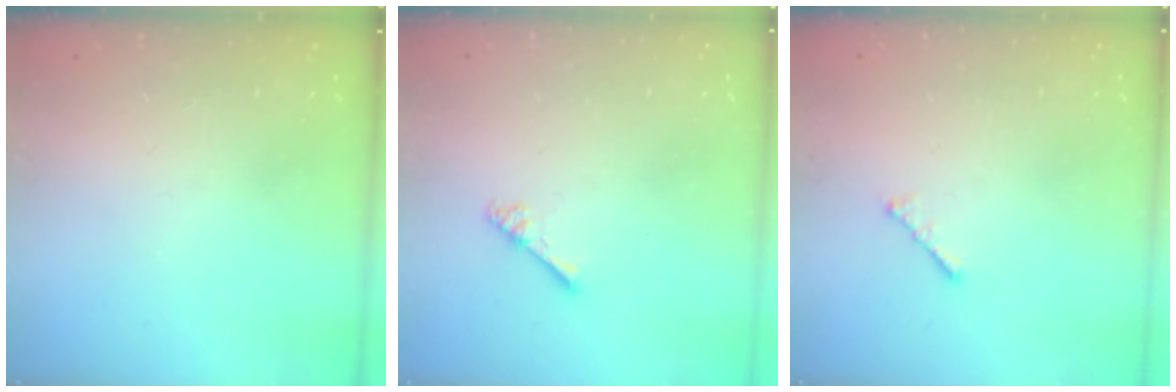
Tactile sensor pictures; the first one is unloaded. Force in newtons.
{"total": 2.4, "press": 2.4, "slide": 0.4}
{"total": 1.9, "press": 1.8, "slide": 0.5}